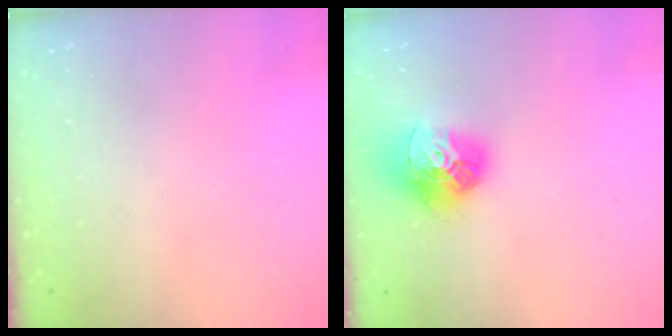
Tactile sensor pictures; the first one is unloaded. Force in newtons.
{"total": 15.5, "press": 15.4, "slide": 1.7}